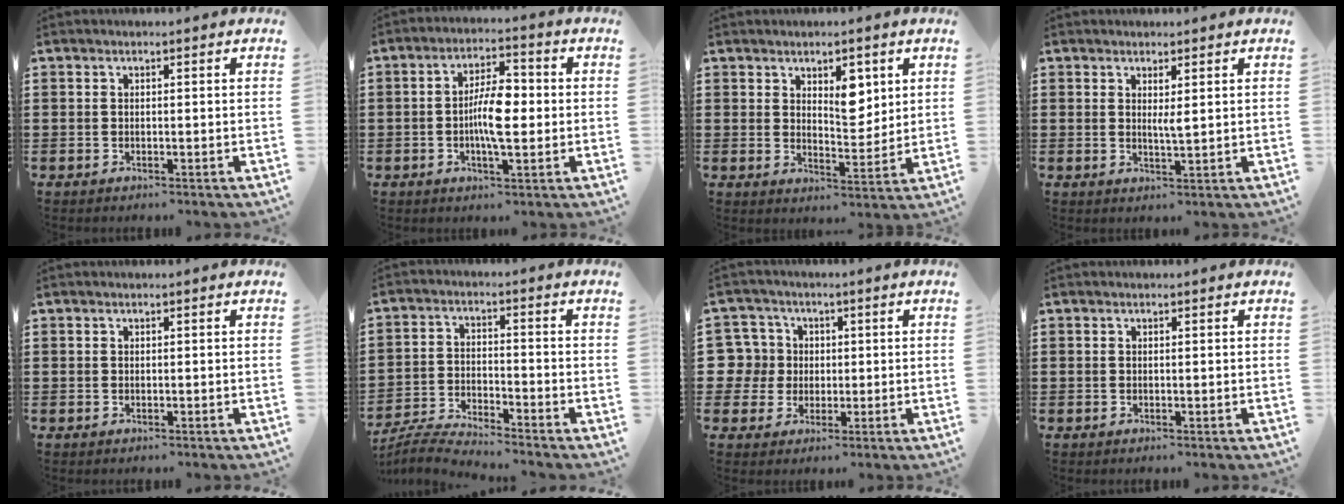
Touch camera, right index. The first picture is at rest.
{"total": 7.2, "force": [-0.6, 2.4, 6.8], "torque": [-0.120, 0.010, -0.012]}
{"total": 5.9, "force": [2.8, 3.1, 4.1], "torque": [-0.058, -0.005, 0.044]}
{"total": 1.9, "force": [0.8, 0.2, 1.7], "torque": [-0.036, -0.001, 0.014]}
{"total": 0.0}
{"total": 4.9, "force": [-4.8, -0.1, 0.8], "torque": [-0.030, -0.006, -0.100]}
{"total": 6.5, "force": [0.5, 6.3, 1.3], "torque": [-0.069, 0.013, 0.007]}
{"total": 0.0}